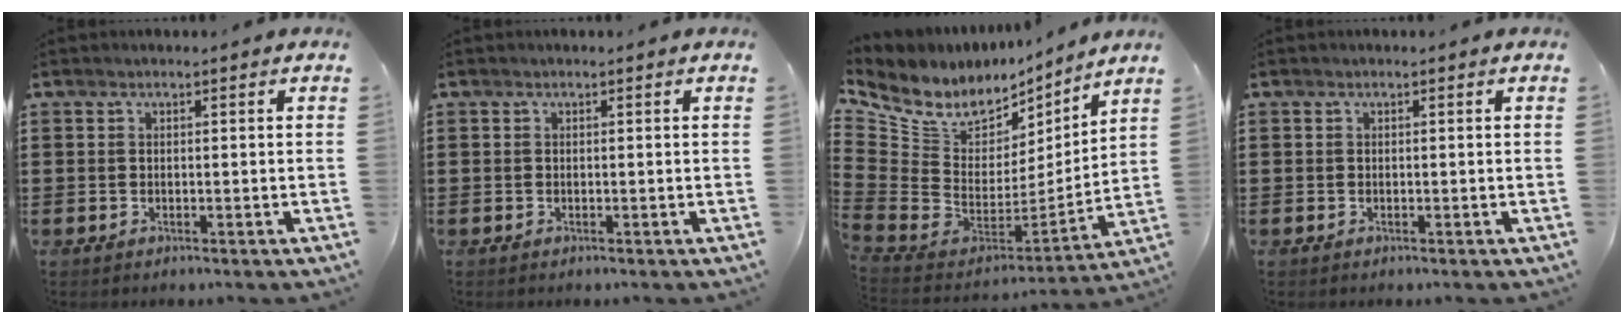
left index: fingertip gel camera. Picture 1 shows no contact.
{"total": 0.0}
{"total": 8.3, "force": [5.7, 5.1, 3.2], "torque": [-0.109, -0.051, 0.104]}
{"total": 0.0}